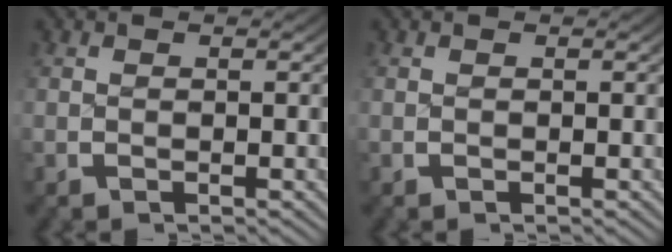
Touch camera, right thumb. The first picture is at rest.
{"total": 0.0}